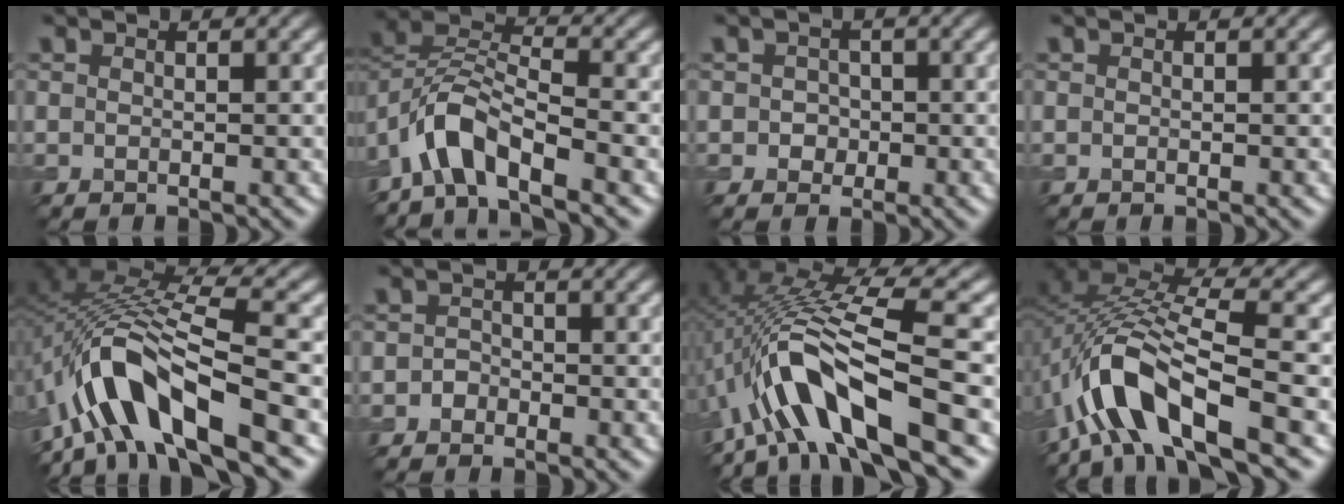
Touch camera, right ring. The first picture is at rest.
{"total": 5.6, "force": [-3.7, 2.2, 3.6], "torque": [-0.060, 0.011, -0.077]}
{"total": 1.3, "force": [0.0, 1.3, 0.2], "torque": [0.001, 0.004, -0.002]}
{"total": 0.0}
{"total": 11.3, "force": [-4.9, 4.1, 9.3], "torque": [-0.167, 0.020, -0.091]}
{"total": 0.9, "force": [-0.6, 0.7, 0.0], "torque": [0.000, 0.009, -0.013]}
{"total": 10.8, "force": [-3.4, 2.8, 9.8], "torque": [-0.178, 0.028, -0.059]}
{"total": 9.9, "force": [-4.0, 3.7, 8.2], "torque": [-0.159, 0.020, -0.082]}